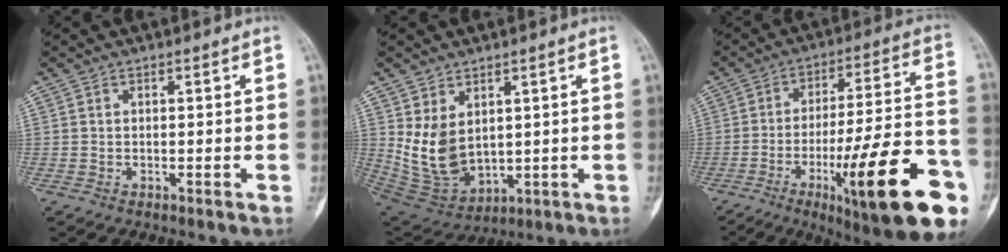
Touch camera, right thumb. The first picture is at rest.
{"total": 10.6, "force": [2.3, 7.3, 7.4], "torque": [-0.125, -0.023, 0.075]}
{"total": 25.6, "force": [-10.5, 5.2, 22.8], "torque": [-0.306, 0.039, -0.150]}